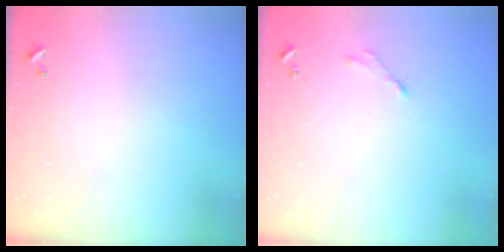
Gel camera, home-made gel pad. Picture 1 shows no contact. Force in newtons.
{"total": 2.8, "press": 2.8, "slide": 0.4}